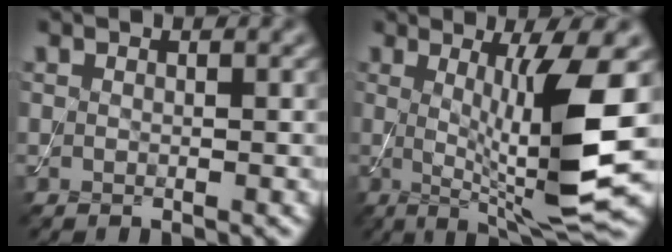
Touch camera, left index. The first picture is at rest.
{"total": 9.6, "force": [0.3, 1.5, 9.5], "torque": [-0.140, -0.014, 0.015]}